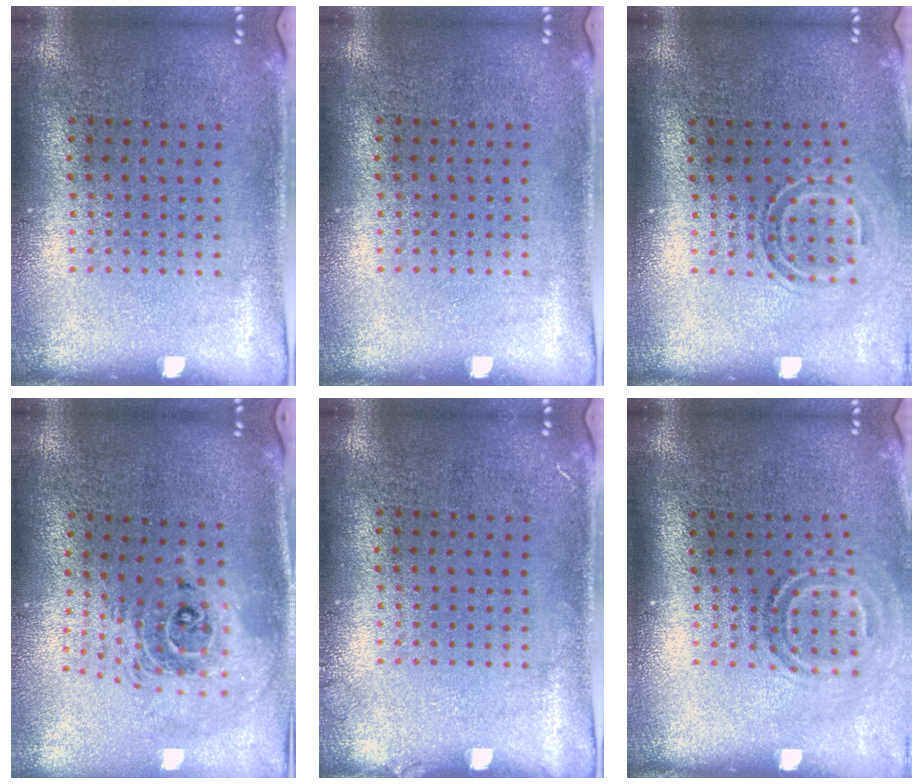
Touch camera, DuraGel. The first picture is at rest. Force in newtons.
{"total": 0.0}
{"total": 1.7, "press": 1.2, "slide": 1.2}
{"total": 2.2, "press": 1.7, "slide": 1.5}
{"total": 0.6, "press": 0.5, "slide": 0.1}
{"total": 1.7, "press": 1.1, "slide": 1.3}